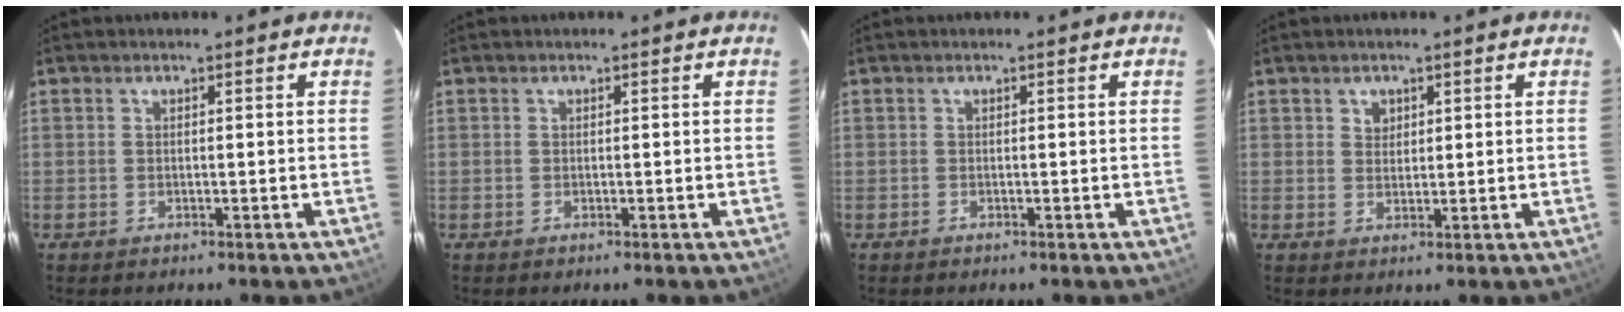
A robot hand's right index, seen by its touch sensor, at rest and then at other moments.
{"total": 0.0}
{"total": 0.0}
{"total": 2.1, "force": [1.0, 1.8, 0.5], "torque": [-0.004, 0.007, 0.017]}